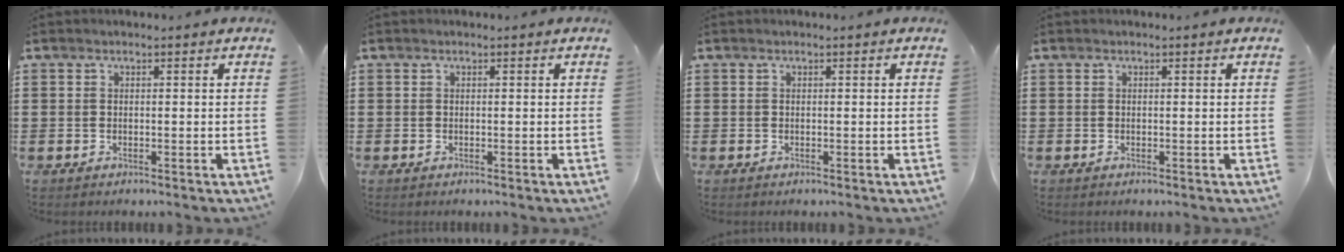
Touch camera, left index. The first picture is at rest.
{"total": 0.0}
{"total": 0.0}
{"total": 0.0}